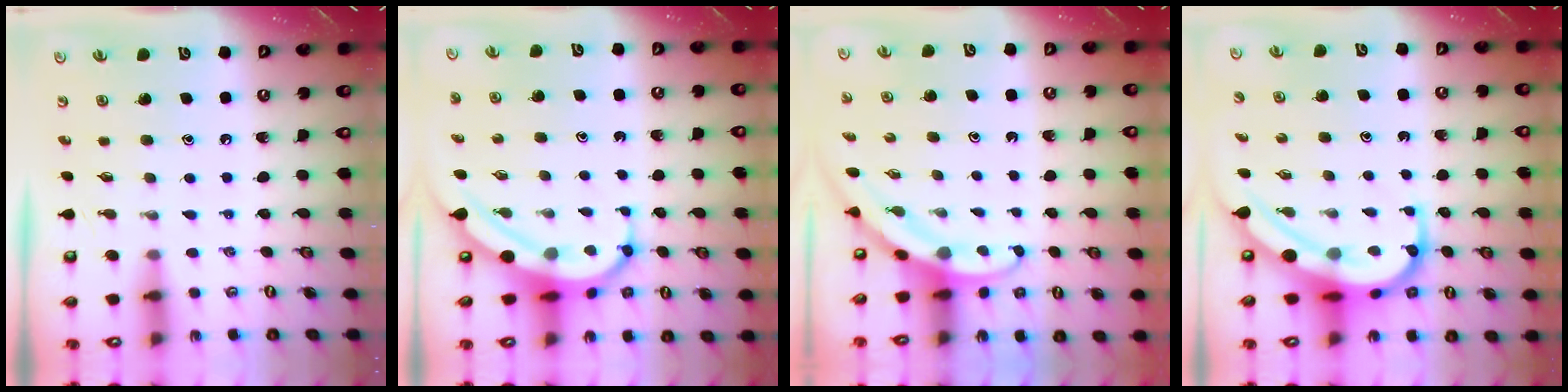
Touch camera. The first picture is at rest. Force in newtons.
{"total": 6.7, "press": 6.6, "slide": 0.8}
{"total": 3.2, "press": 3.2, "slide": 0.1}
{"total": 9.0, "press": 9.0, "slide": 1.0}